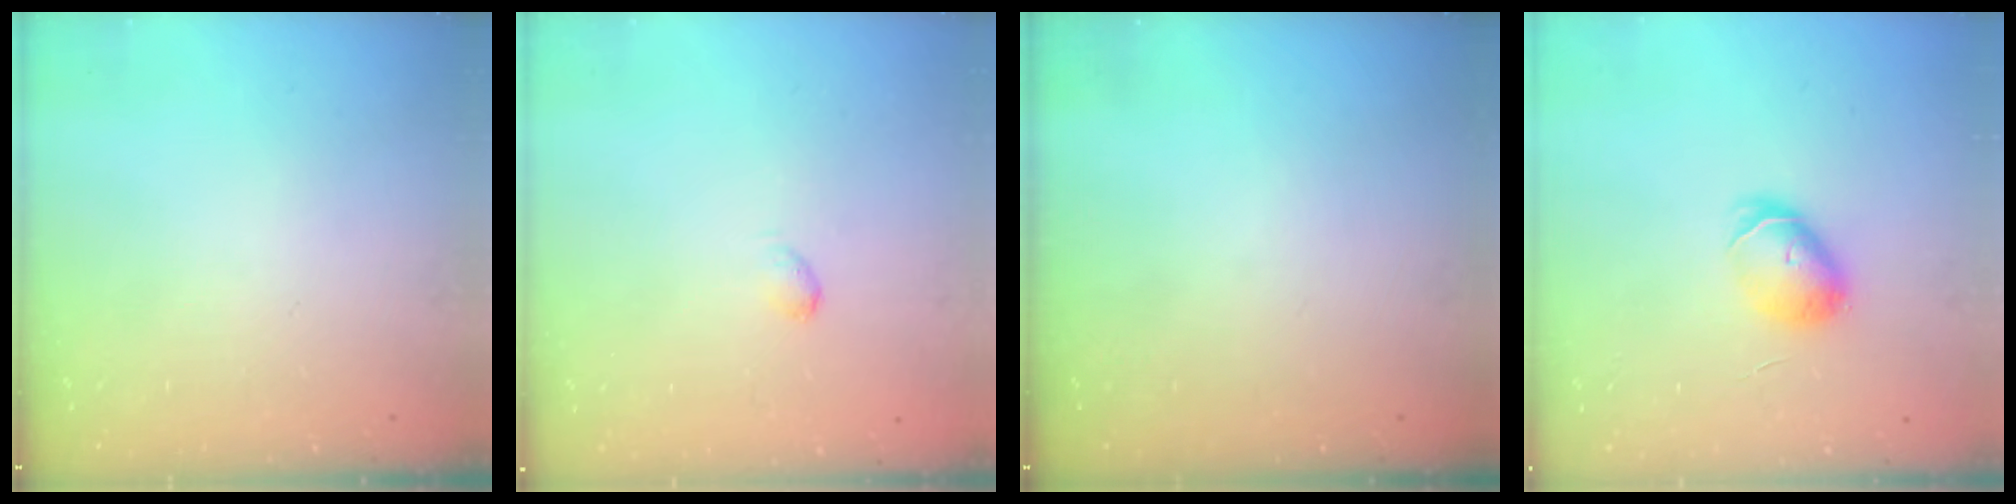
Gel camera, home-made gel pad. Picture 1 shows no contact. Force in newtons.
{"total": 2.7, "press": 2.7, "slide": 0.5}
{"total": 0.0}
{"total": 6.9, "press": 6.9, "slide": 0.2}